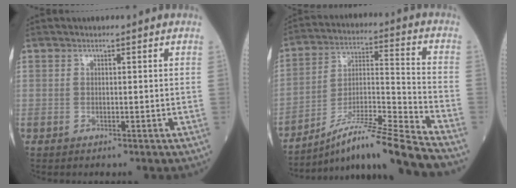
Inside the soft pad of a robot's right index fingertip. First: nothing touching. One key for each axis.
{"total": 15.9, "fx": -13.4, "fy": -2.0, "fz": 8.4, "tx": -0.145, "ty": -0.002, "tz": -0.235}